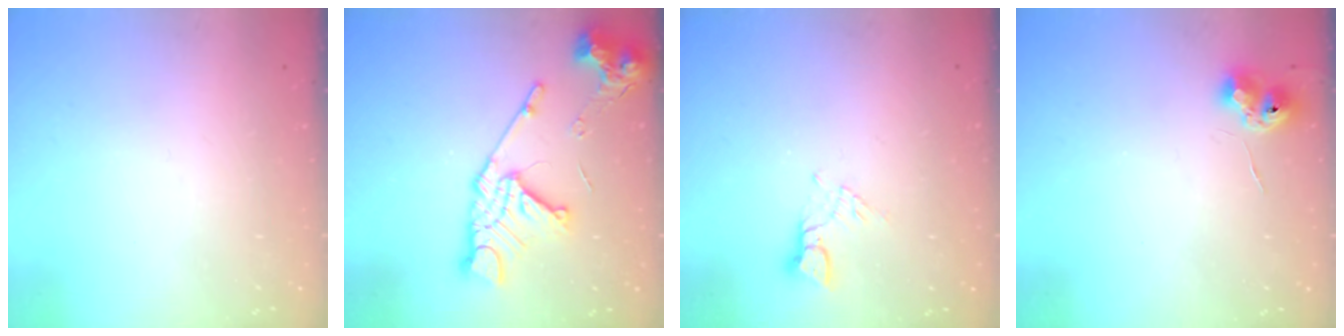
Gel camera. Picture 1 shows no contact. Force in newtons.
{"total": 16.2, "press": 16.2, "slide": 1.5}
{"total": 2.6, "press": 2.6, "slide": 0.3}
{"total": 7.1, "press": 7.1, "slide": 0.7}